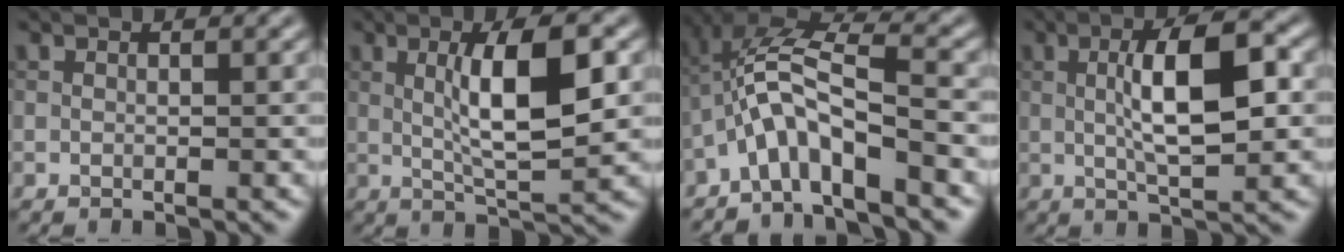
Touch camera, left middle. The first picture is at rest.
{"total": 6.7, "force": [0.8, 1.5, 6.5], "torque": [-0.114, 0.002, 0.014]}
{"total": 6.9, "force": [-3.5, 1.8, 5.7], "torque": [-0.114, 0.015, -0.073]}
{"total": 7.2, "force": [0.4, 1.9, 6.9], "torque": [-0.121, 0.009, 0.003]}